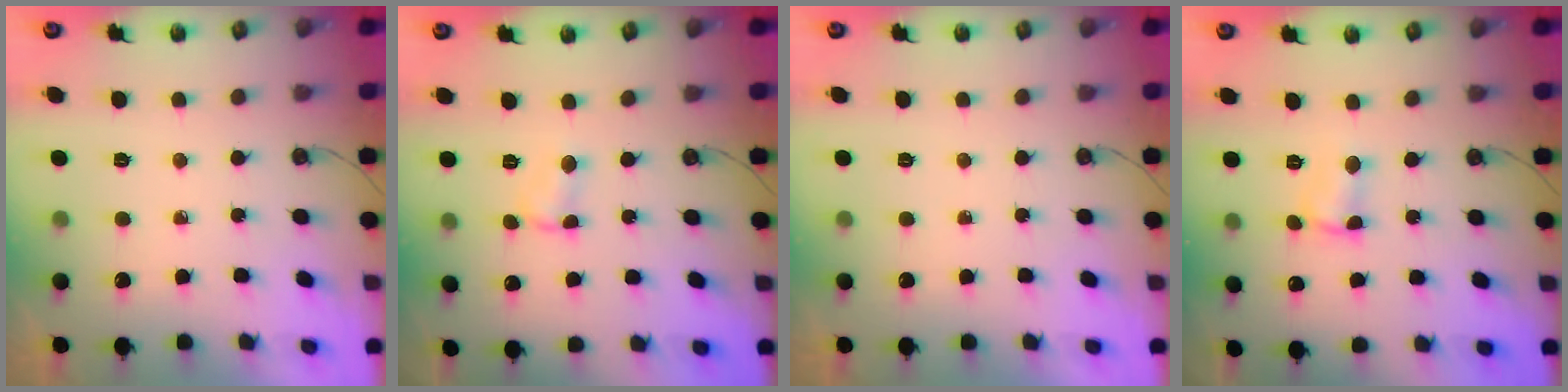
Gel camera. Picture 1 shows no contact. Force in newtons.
{"total": 3.3, "press": 3.3, "slide": 0.5}
{"total": 0.0}
{"total": 2.8, "press": 2.8, "slide": 0.3}